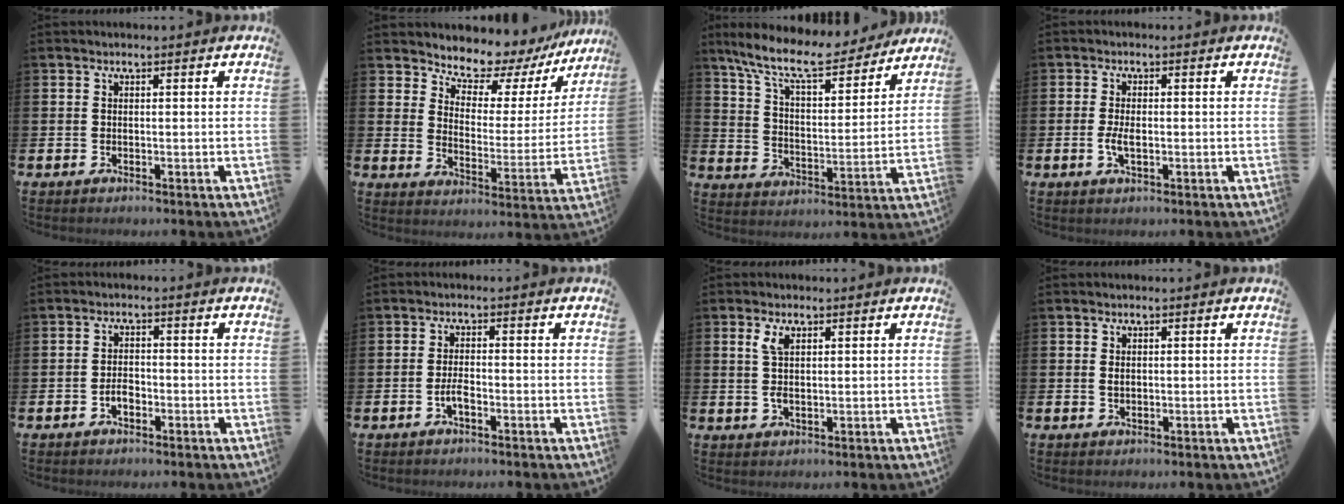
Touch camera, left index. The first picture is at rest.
{"total": 8.2, "force": [7.6, 2.5, 1.6], "torque": [-0.061, -0.061, 0.131]}
{"total": 11.1, "force": [9.7, 2.5, 4.8], "torque": [-0.130, -0.055, 0.168]}
{"total": 2.7, "force": [-0.3, 1.3, 2.4], "torque": [-0.040, 0.000, -0.007]}
{"total": 2.1, "force": [-0.9, 1.3, 1.4], "torque": [-0.015, -0.003, -0.020]}
{"total": 2.2, "force": [-0.9, 0.8, 1.9], "torque": [-0.038, 0.005, -0.018]}
{"total": 3.0, "force": [1.5, 1.3, 2.3], "torque": [-0.039, 0.001, 0.022]}
{"total": 1.0, "force": [0.3, 0.7, 0.6], "torque": [0.000, 0.000, 0.002]}